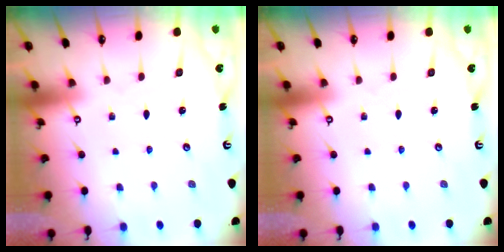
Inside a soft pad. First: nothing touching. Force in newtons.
{"total": 0.0}